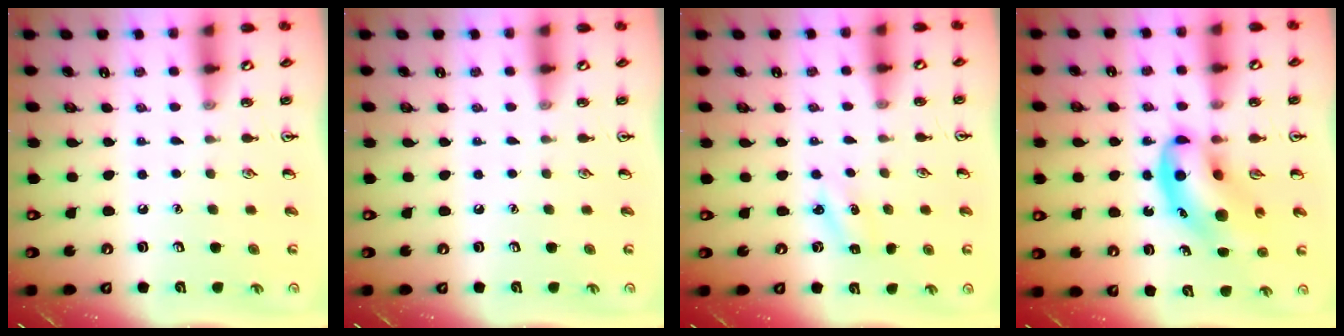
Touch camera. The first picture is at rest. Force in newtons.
{"total": 0.0}
{"total": 2.2, "press": 2.1, "slide": 0.8}
{"total": 12.6, "press": 12.1, "slide": 3.3}